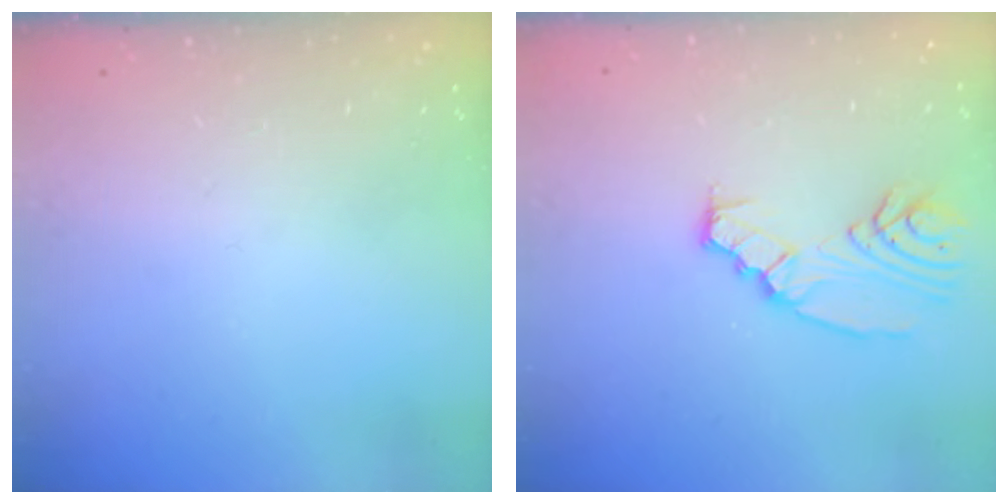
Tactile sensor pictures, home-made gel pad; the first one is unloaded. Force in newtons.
{"total": 8.3, "press": 8.3, "slide": 0.8}